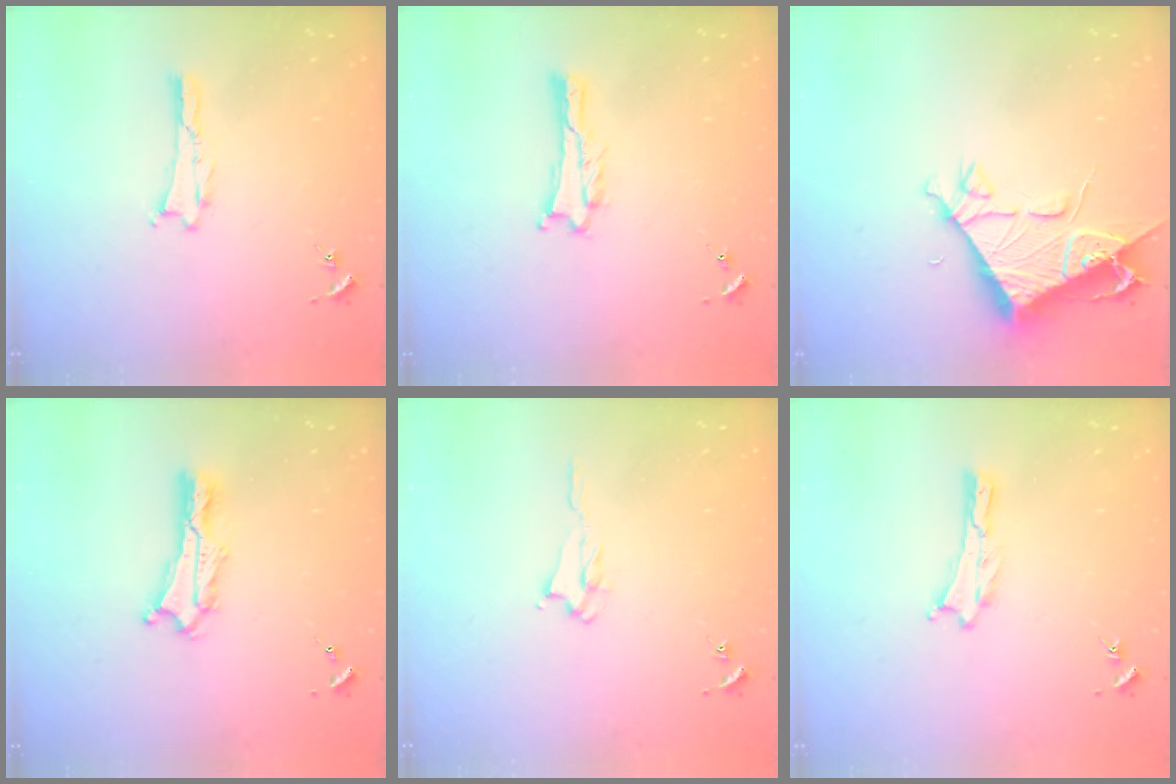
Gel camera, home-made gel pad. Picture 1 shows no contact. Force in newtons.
{"total": 0.9, "press": 0.9, "slide": 0.1}
{"total": 6.6, "press": 6.6, "slide": 0.7}
{"total": 2.2, "press": 2.2, "slide": 0.3}
{"total": 2.1, "press": 2.0, "slide": 0.3}
{"total": 0.0}